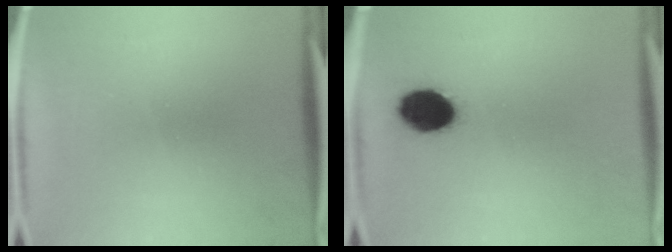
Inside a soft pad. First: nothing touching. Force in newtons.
{"total": 9.4}